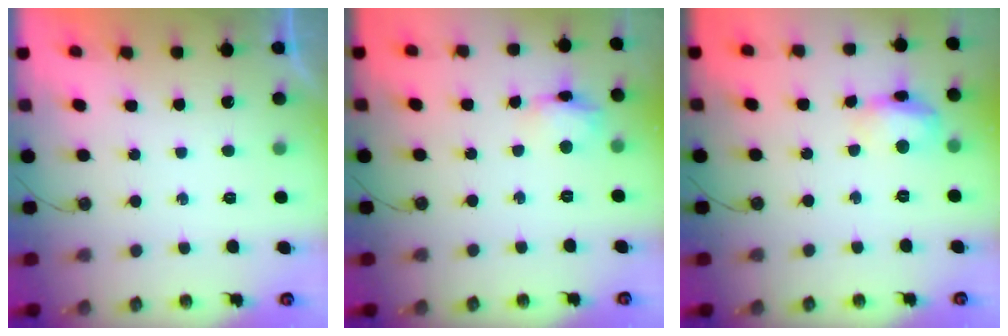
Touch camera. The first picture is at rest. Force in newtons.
{"total": 9.1, "press": 9.1, "slide": 0.6}
{"total": 12.1, "press": 12.1, "slide": 0.9}